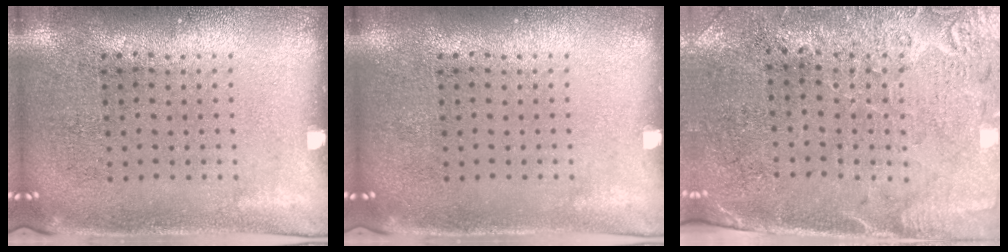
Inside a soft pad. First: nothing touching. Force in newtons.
{"total": 0.0}
{"total": 2.8, "press": 2.5, "slide": 1.3}